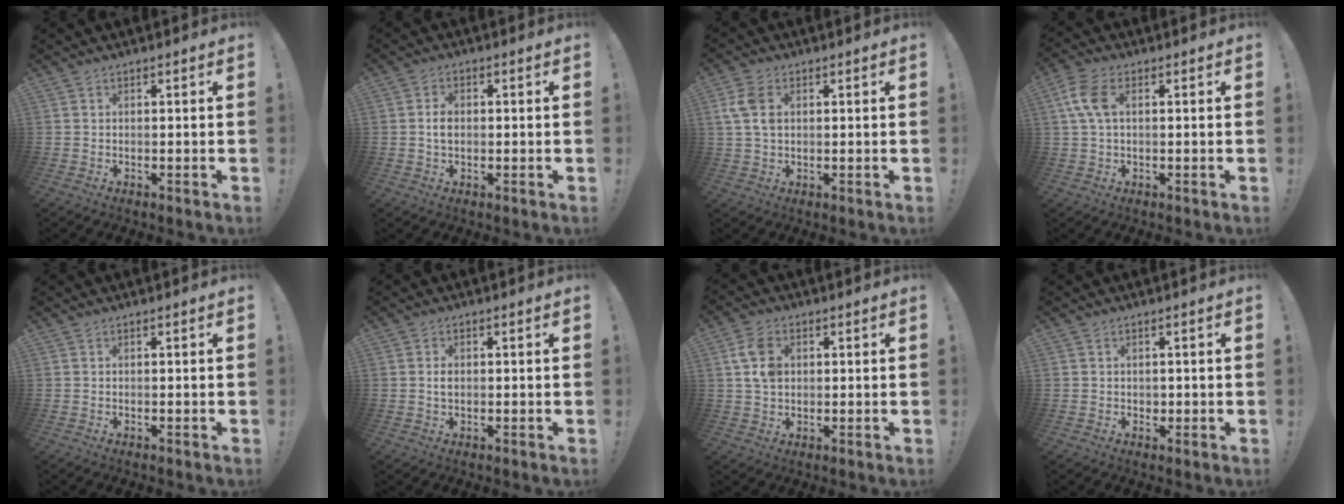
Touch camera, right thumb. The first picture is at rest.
{"total": 3.2, "force": [0.1, 2.3, 2.2], "torque": [-0.027, 0.003, -0.002]}
{"total": 7.2, "force": [1.8, 4.7, 5.2], "torque": [-0.100, 0.005, 0.035]}
{"total": 7.8, "force": [1.7, 4.5, 6.1], "torque": [-0.144, 0.005, 0.032]}
{"total": 0.0}
{"total": 2.0, "force": [0.2, 1.4, 1.4], "torque": [-0.021, 0.004, 0.001]}
{"total": 8.3, "force": [1.8, 5.9, 5.5], "torque": [-0.101, 0.005, 0.036]}
{"total": 1.3, "force": [0.2, 1.3, 0.0], "torque": [0.007, -0.001, 0.002]}